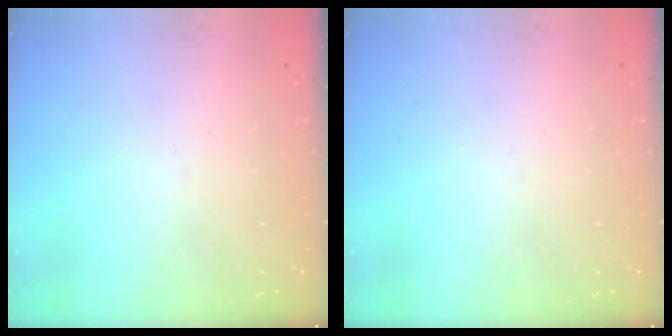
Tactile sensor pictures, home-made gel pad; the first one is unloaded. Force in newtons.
{"total": 0.0}